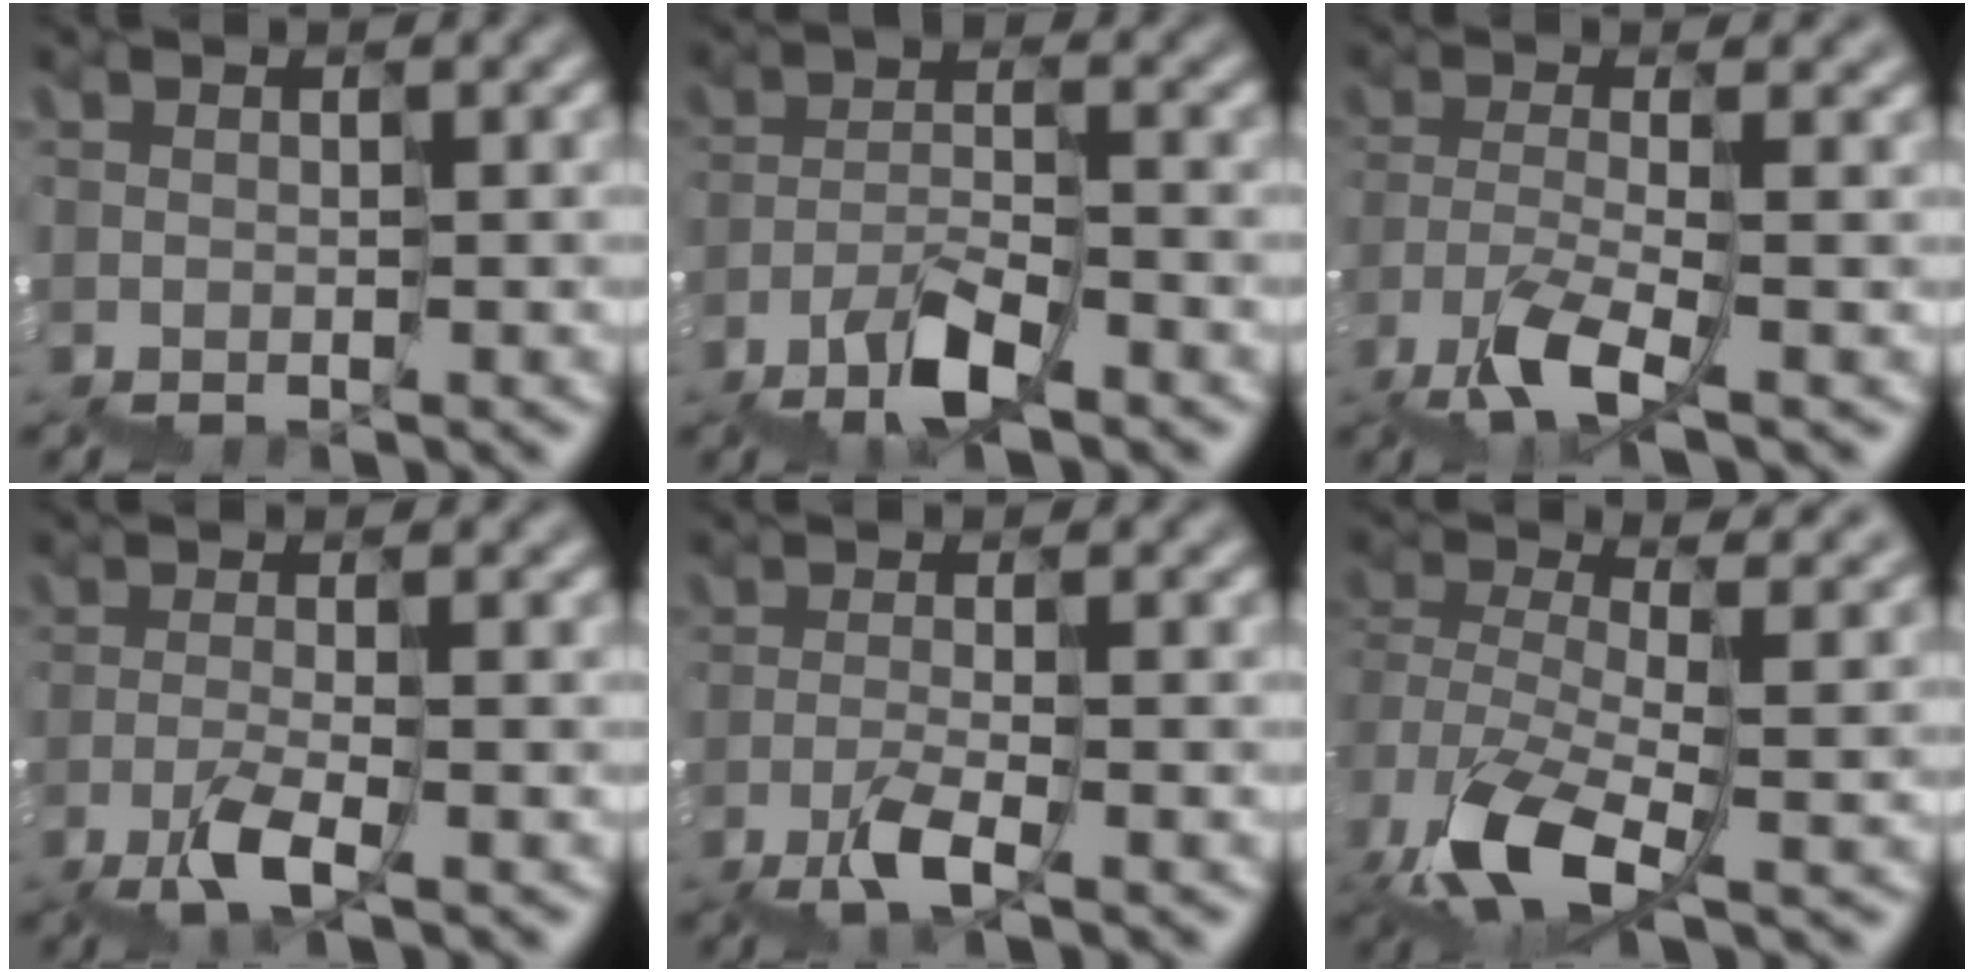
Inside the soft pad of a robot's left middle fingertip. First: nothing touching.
{"total": 4.0, "force": [-2.9, 0.9, 2.5], "torque": [-0.051, 0.007, -0.055]}
{"total": 4.0, "force": [-2.0, 0.8, 3.4], "torque": [-0.081, 0.000, -0.040]}
{"total": 1.8, "force": [-0.9, -0.5, 1.5], "torque": [-0.043, -0.001, -0.017]}
{"total": 1.5, "force": [-0.6, -0.6, 1.2], "torque": [-0.036, -0.001, -0.012]}
{"total": 8.9, "force": [0.1, 4.7, 7.5], "torque": [-0.181, -0.009, 0.015]}